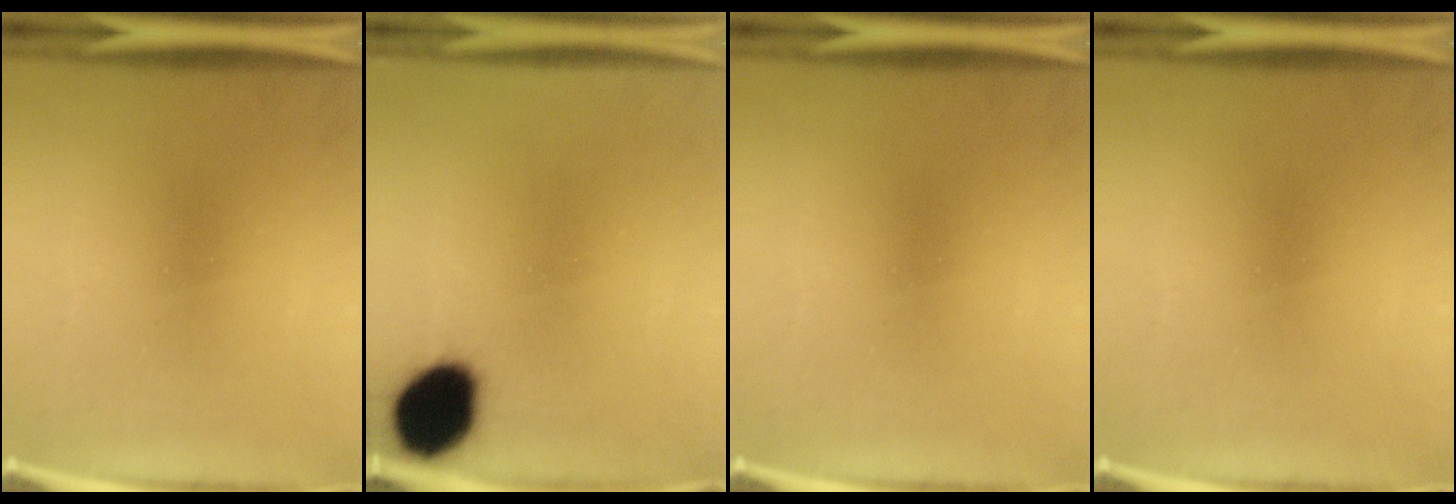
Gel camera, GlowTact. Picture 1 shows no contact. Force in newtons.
{"total": 14.4}
{"total": 0.0}
{"total": 0.0}